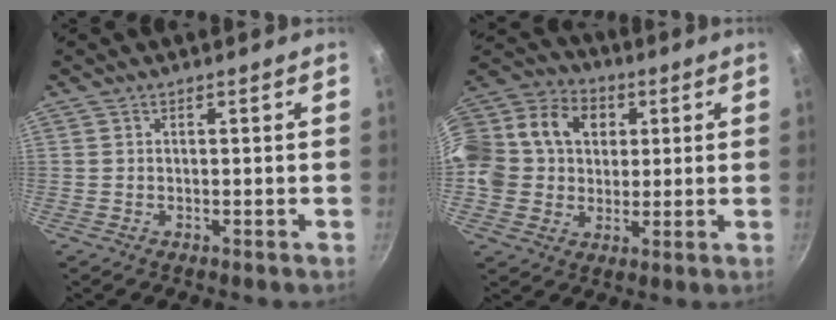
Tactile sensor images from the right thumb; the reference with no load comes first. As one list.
[{"total": 20.1, "force": [3.5, 16.8, 10.5], "torque": [-0.203, 0.037, 0.050]}]